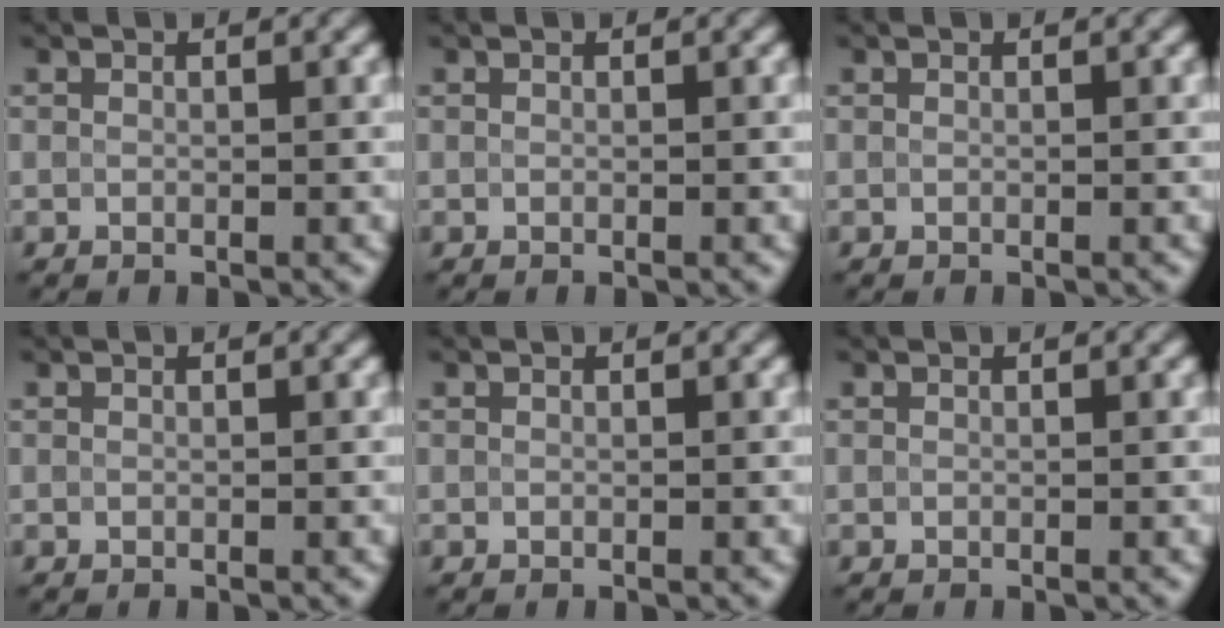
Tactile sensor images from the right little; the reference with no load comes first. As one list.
[{"total": 0.0}, {"total": 0.0}, {"total": 0.0}, {"total": 0.0}, {"total": 0.0}]